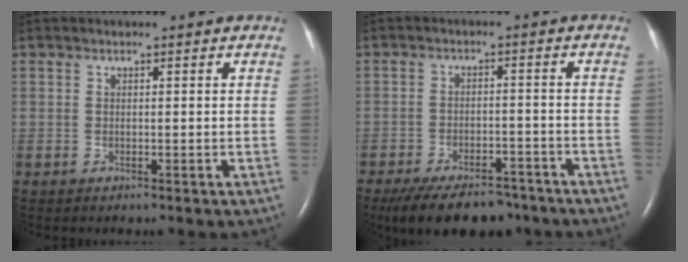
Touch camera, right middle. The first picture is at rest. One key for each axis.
{"total": 12.9, "fx": -10.3, "fy": 5.2, "fz": 5.8, "tx": -0.102, "ty": -0.005, "tz": -0.151}